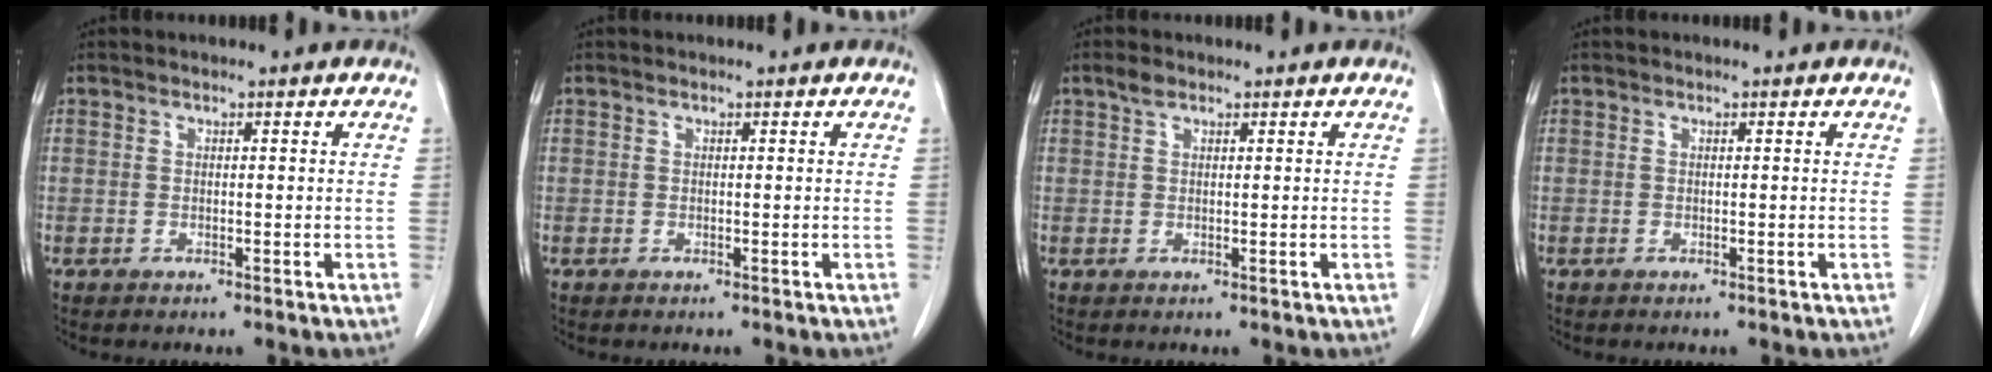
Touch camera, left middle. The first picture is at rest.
{"total": 0.0}
{"total": 1.3, "force": [1.0, 0.6, 0.7], "torque": [-0.017, 0.009, 0.018]}
{"total": 0.0}